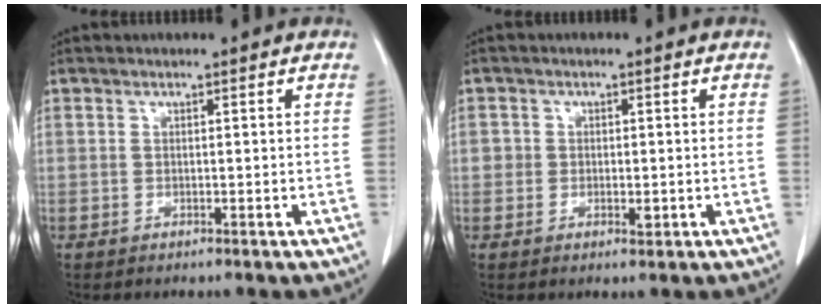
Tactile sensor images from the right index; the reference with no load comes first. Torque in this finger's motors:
{"motor_torque": [-0.12, 0.16, -0.01, 0.02]}